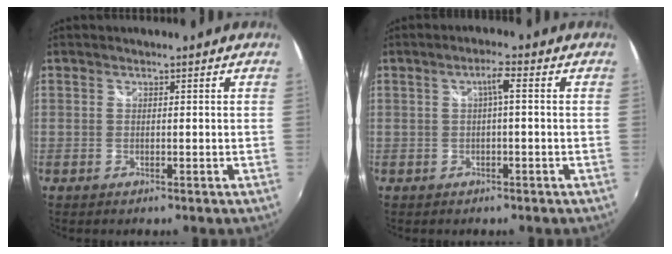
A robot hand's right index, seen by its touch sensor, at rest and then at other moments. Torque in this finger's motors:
{"motor_torque": [0.52, 0.04, 0.18, 0.02]}